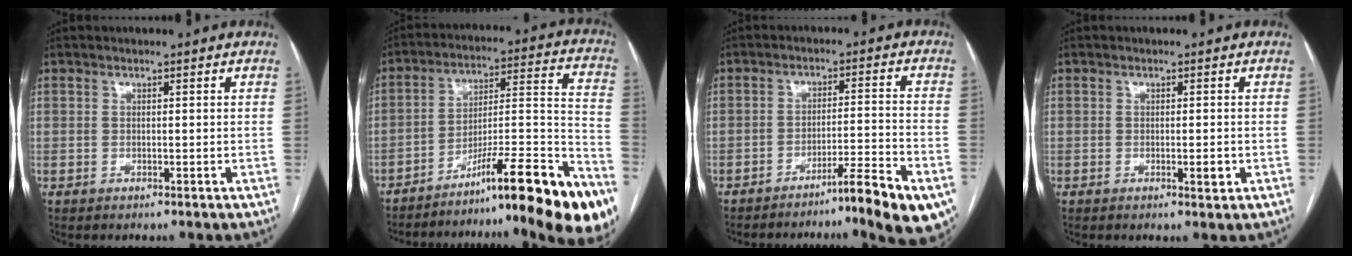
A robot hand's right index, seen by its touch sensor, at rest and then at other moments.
{"total": 23.9, "force": [-17.0, 0.5, 16.8], "torque": [-0.169, 0.026, -0.262]}
{"total": 11.9, "force": [-8.5, -0.5, 8.3], "torque": [-0.090, 0.011, -0.126]}
{"total": 1.6, "force": [-0.5, 0.3, 1.5], "torque": [-0.021, -0.003, -0.006]}